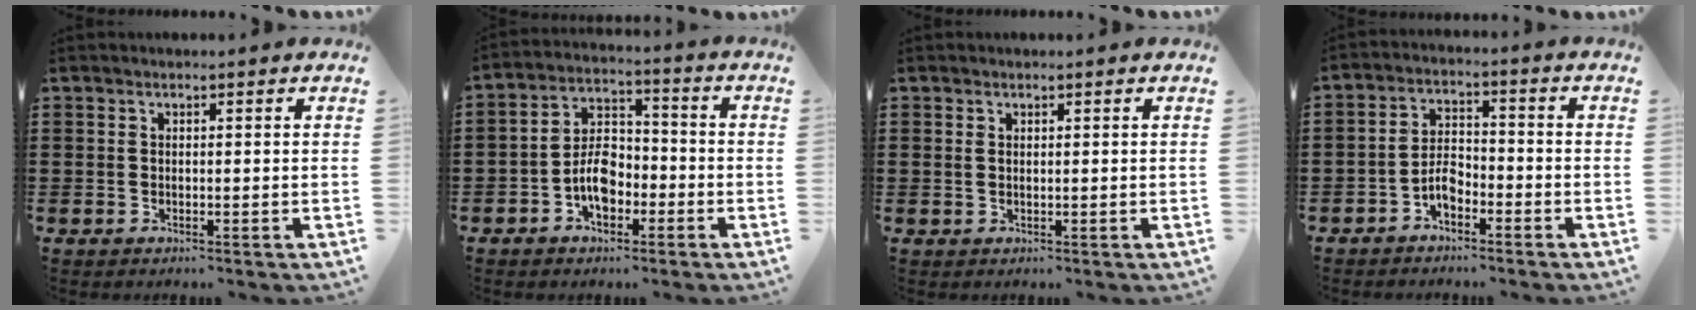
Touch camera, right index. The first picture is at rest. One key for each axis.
{"total": 6.7, "fx": -2.5, "fy": 4.2, "fz": 4.5, "tx": -0.101, "ty": 0.009, "tz": -0.051}
{"total": 0.7, "fx": 0.3, "fy": 0.3, "fz": 0.5, "tx": -0.012, "ty": 0.003, "tz": 0.005}
{"total": 4.3, "fx": -2.5, "fy": 2.2, "fz": 2.8, "tx": -0.064, "ty": 0.006, "tz": -0.052}